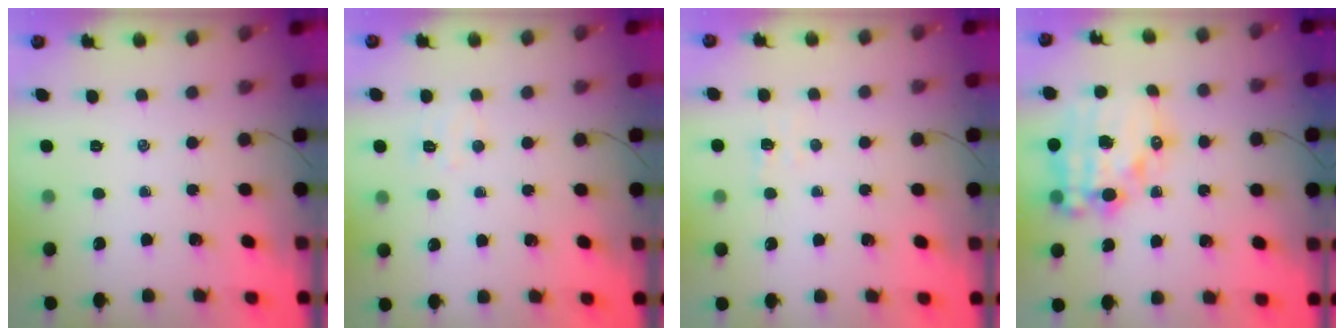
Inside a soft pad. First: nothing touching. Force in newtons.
{"total": 3.9, "press": 3.8, "slide": 1.0}
{"total": 3.0, "press": 2.9, "slide": 0.9}
{"total": 16.7, "press": 16.3, "slide": 3.6}